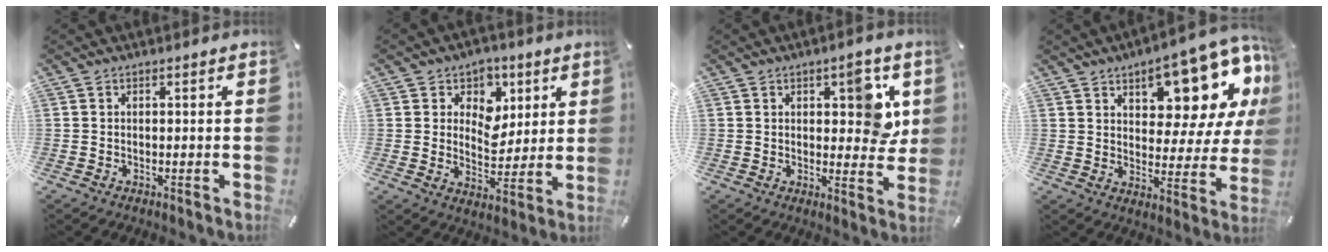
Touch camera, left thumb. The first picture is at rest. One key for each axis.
{"total": 8.3, "fx": 2.8, "fy": 7.4, "fz": 2.4, "tx": -0.038, "ty": -0.023, "tz": 0.050}
{"total": 8.3, "fx": 2.9, "fy": 4.3, "fz": 6.5, "tx": -0.056, "ty": -0.017, "tz": 0.039}
{"total": 16.0, "fx": 11.2, "fy": 7.2, "fz": 8.9, "tx": -0.107, "ty": -0.093, "tz": 0.187}